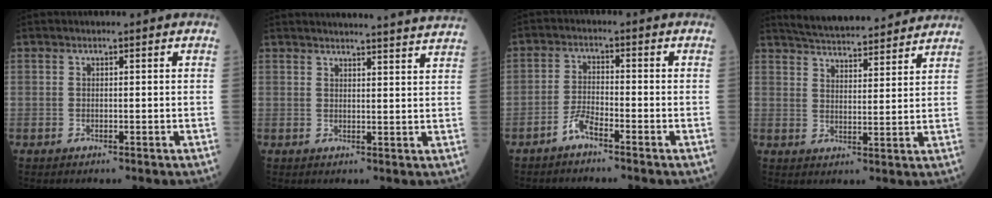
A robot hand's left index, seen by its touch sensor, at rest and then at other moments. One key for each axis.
{"total": 14.3, "fx": 13.8, "fy": -1.1, "fz": 3.4, "tx": -0.045, "ty": -0.039, "tz": 0.151}
{"total": 3.2, "fx": -2.5, "fy": 0.4, "fz": 1.9, "tx": -0.044, "ty": -0.002, "tz": -0.054}
{"total": 15.8, "fx": 14.8, "fy": 1.9, "fz": 5.4, "tx": -0.086, "ty": 0.022, "tz": 0.212}